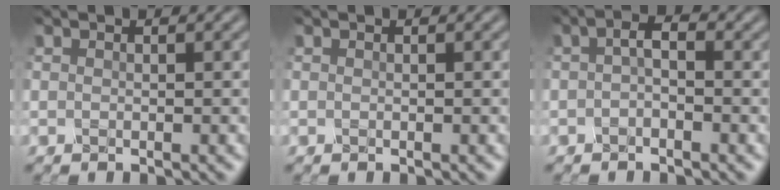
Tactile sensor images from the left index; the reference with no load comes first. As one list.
[{"total": 0.0}, {"total": 1.9, "force": [-0.3, 0.9, 1.6], "torque": [-0.029, 0.009, -0.015]}]